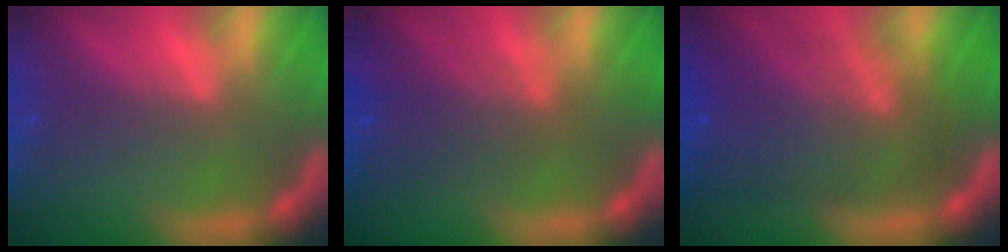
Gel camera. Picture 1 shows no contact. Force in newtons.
{"total": 4.1}
{"total": 9.1}